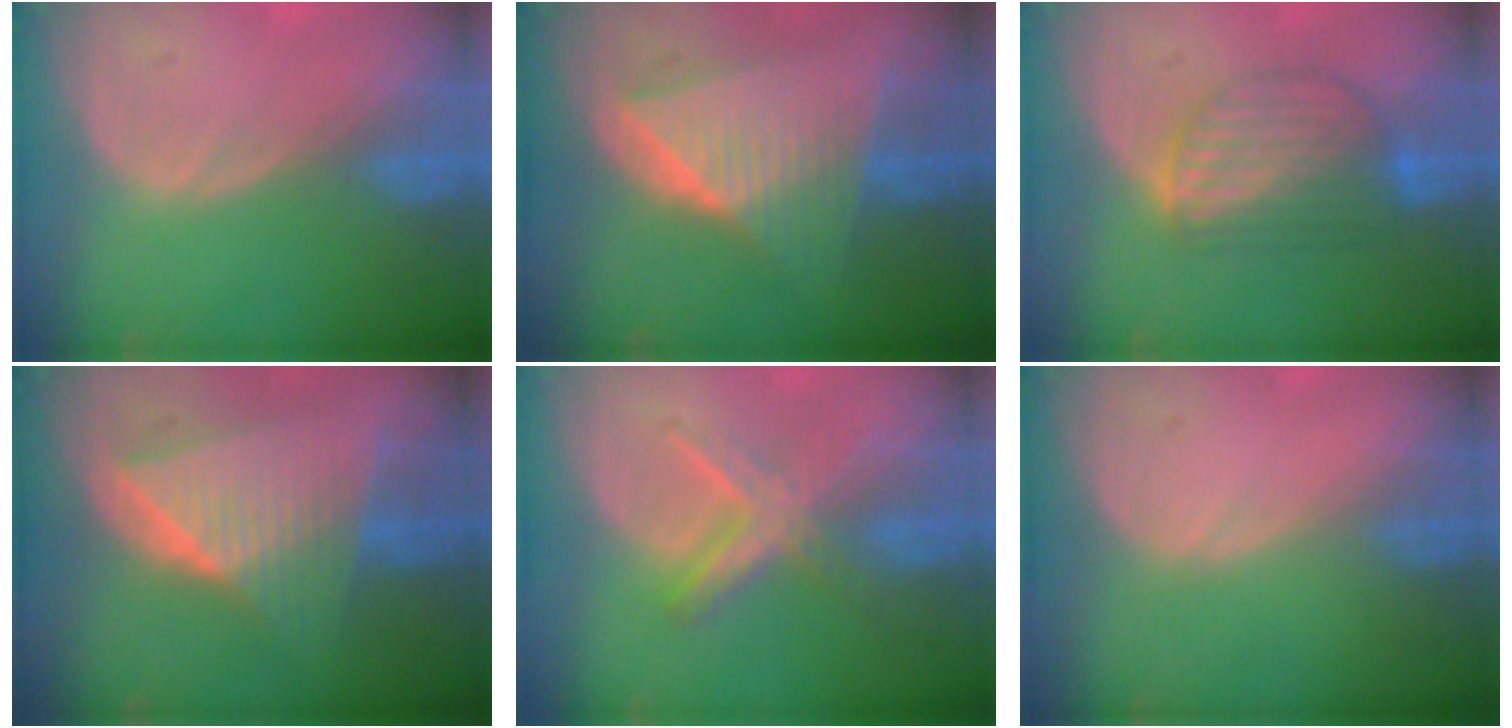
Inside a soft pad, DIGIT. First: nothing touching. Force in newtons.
{"total": 10.0, "press": 9.9, "slide": 0.7}
{"total": 7.4, "press": 7.2, "slide": 1.7}
{"total": 10.0, "press": 9.9, "slide": 0.7}
{"total": 5.4, "press": 5.4, "slide": 0.7}
{"total": 0.0}